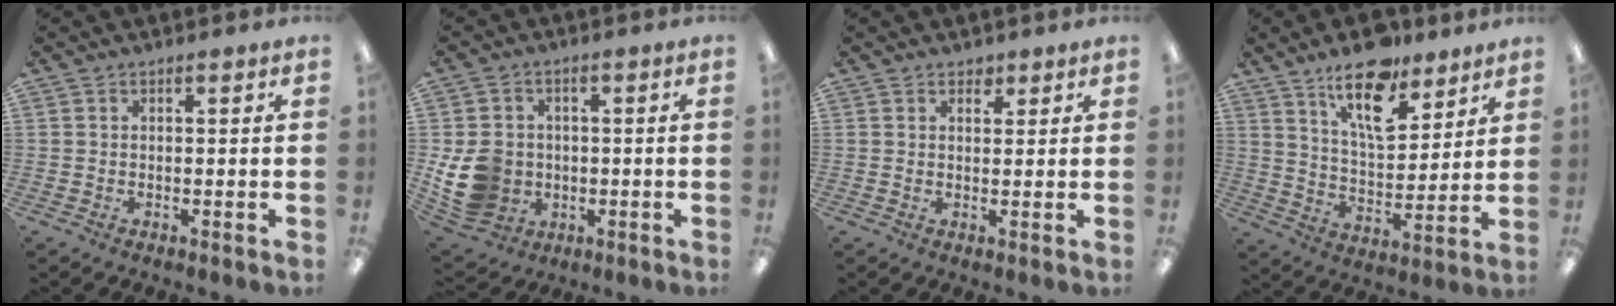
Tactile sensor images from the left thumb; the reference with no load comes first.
{"total": 11.2, "force": [-1.4, 9.8, 5.1], "torque": [-0.127, 0.010, -0.018]}
{"total": 2.0, "force": [1.5, 1.1, 0.6], "torque": [0.003, -0.007, 0.025]}
{"total": 15.6, "force": [10.9, 6.7, 8.9], "torque": [-0.136, -0.058, 0.186]}